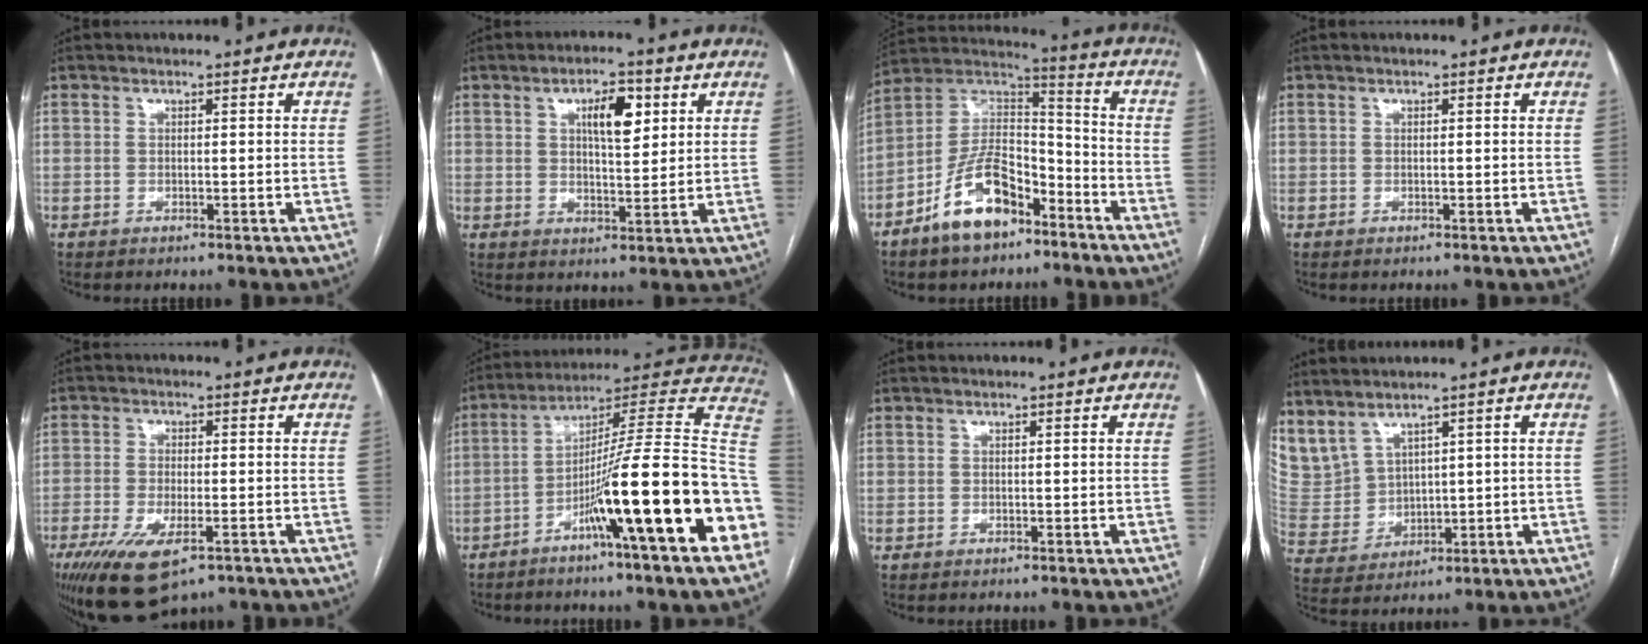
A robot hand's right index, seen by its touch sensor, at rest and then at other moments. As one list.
[{"total": 6.6, "force": [2.6, 2.2, 5.7], "torque": [-0.095, 0.008, 0.043]}, {"total": 13.3, "force": [-8.1, 6.1, 8.7], "torque": [-0.168, 0.022, -0.148]}, {"total": 0.0}, {"total": 11.0, "force": [-6.5, 3.8, 8.0], "torque": [-0.148, -0.023, -0.105]}, {"total": 24.5, "force": [-8.5, -0.4, 22.9], "torque": [-0.267, 0.009, -0.144]}, {"total": 0.0}, {"total": 8.9, "force": [6.1, 5.2, 3.9], "torque": [-0.107, 0.009, 0.156]}]